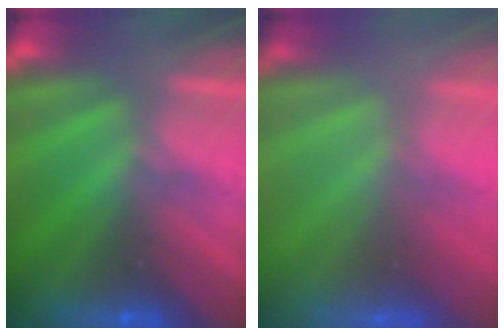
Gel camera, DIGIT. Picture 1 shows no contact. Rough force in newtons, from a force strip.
{"total": 7.6}